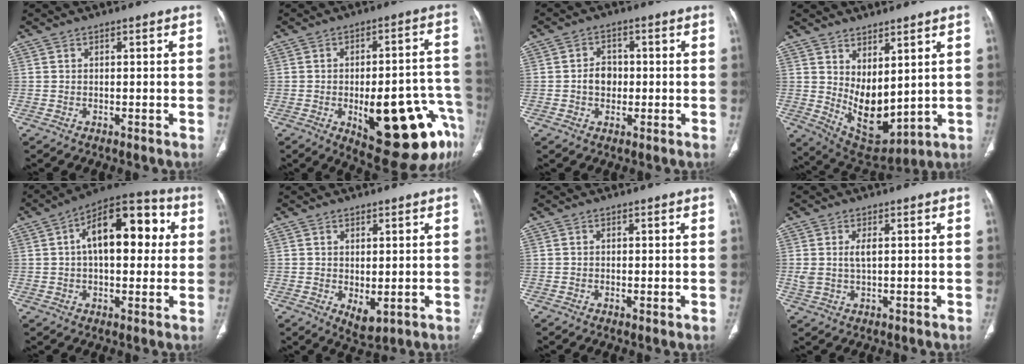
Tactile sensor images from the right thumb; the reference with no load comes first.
{"total": 21.6, "force": [-8.3, 7.7, 18.4], "torque": [-0.176, 0.033, -0.092]}
{"total": 4.3, "force": [-0.4, 3.5, 2.5], "torque": [-0.022, 0.009, -0.010]}
{"total": 11.1, "force": [2.8, 5.8, 9.1], "torque": [-0.129, -0.042, 0.080]}
{"total": 17.3, "force": [3.3, 9.0, 14.4], "torque": [-0.185, 0.032, 0.042]}
{"total": 4.0, "force": [-0.4, 2.0, 3.4], "torque": [-0.050, -0.015, 0.009]}
{"total": 0.7, "force": [-0.1, 0.2, 0.7], "torque": [-0.017, -0.005, 0.000]}
{"total": 3.5, "force": [0.7, 1.6, 3.0], "torque": [-0.072, 0.002, 0.019]}